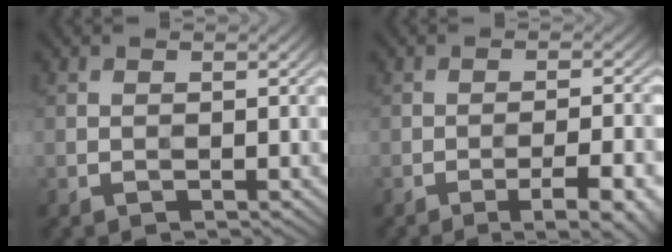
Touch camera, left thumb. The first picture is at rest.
{"total": 8.1, "force": [-4.7, 1.6, 6.4], "torque": [-0.099, 0.010, -0.056]}